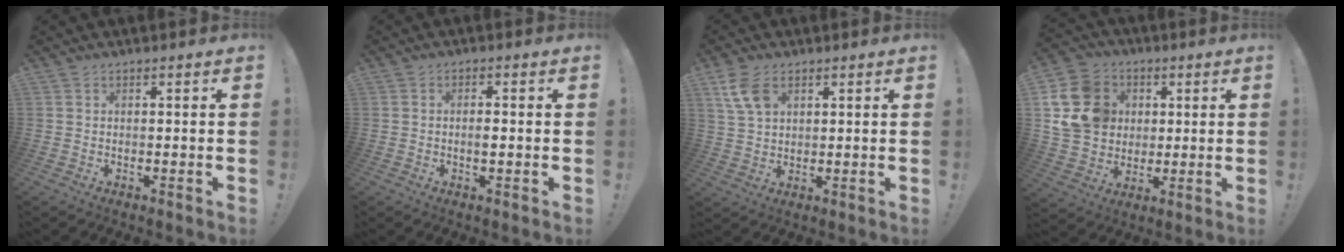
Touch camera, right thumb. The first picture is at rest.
{"total": 2.1, "force": [-0.4, 0.7, 1.9], "torque": [-0.027, 0.001, -0.009]}
{"total": 7.8, "force": [3.8, 4.8, 4.8], "torque": [-0.092, -0.008, 0.077]}
{"total": 17.6, "force": [3.7, 14.9, 8.5], "torque": [-0.136, -0.004, 0.082]}